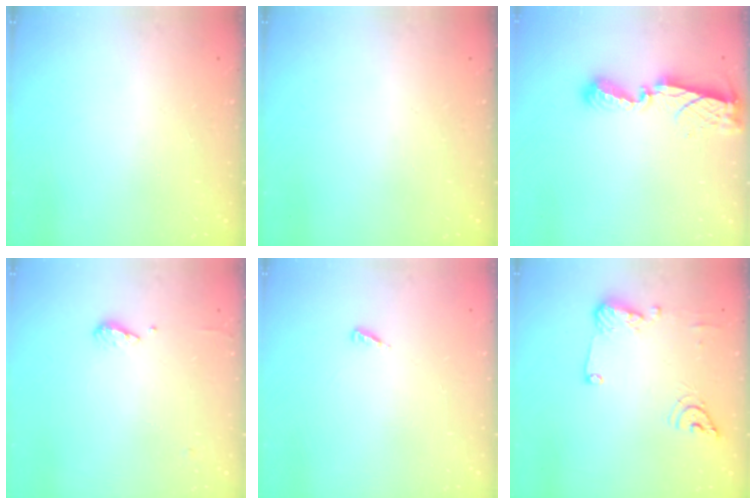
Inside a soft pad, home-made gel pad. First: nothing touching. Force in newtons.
{"total": 0.0}
{"total": 7.9, "press": 7.9, "slide": 0.3}
{"total": 6.1, "press": 6.0, "slide": 0.7}
{"total": 3.2, "press": 3.2, "slide": 0.5}
{"total": 11.2, "press": 11.1, "slide": 1.5}